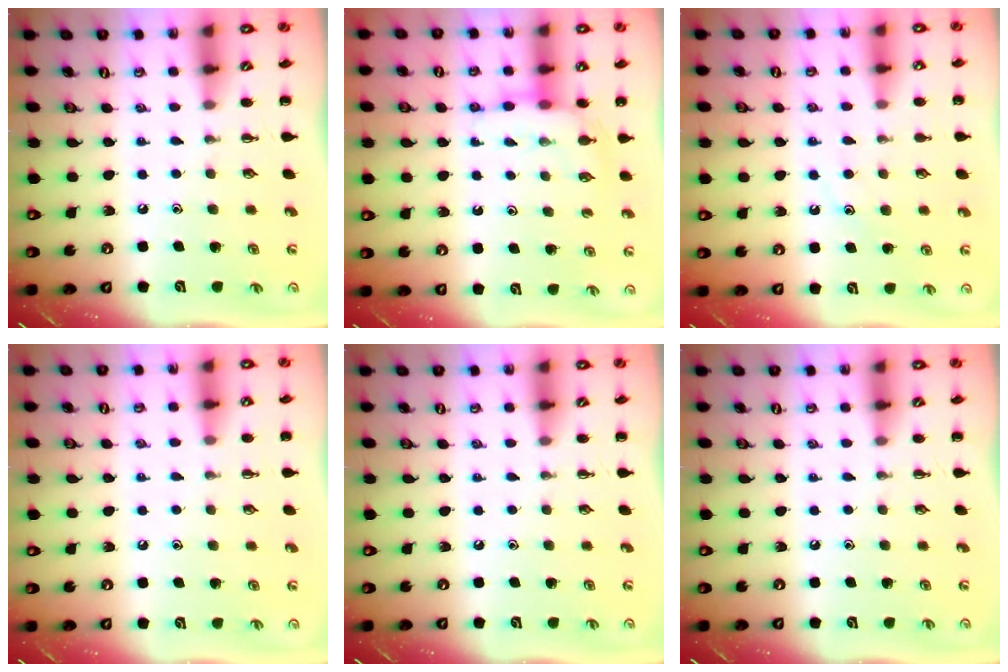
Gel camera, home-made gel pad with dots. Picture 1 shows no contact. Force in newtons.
{"total": 7.9, "press": 7.8, "slide": 0.8}
{"total": 9.6, "press": 9.5, "slide": 1.4}
{"total": 4.3, "press": 3.9, "slide": 1.8}
{"total": 0.0}
{"total": 0.0}